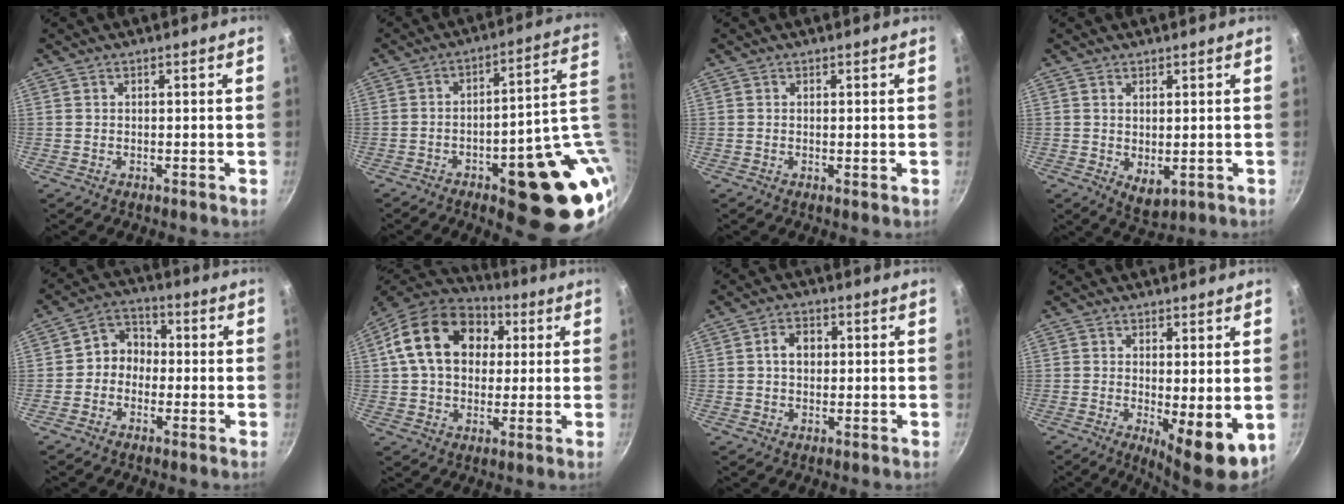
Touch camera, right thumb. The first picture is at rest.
{"total": 22.0, "force": [-2.7, 7.8, 20.4], "torque": [-0.208, 0.005, -0.020]}
{"total": 0.8, "force": [0.0, 0.1, 0.8], "torque": [-0.013, -0.004, -0.001]}
{"total": 4.4, "force": [0.2, 2.3, 3.7], "torque": [-0.055, -0.018, 0.011]}
{"total": 5.9, "force": [-1.0, 5.1, 2.9], "torque": [-0.015, 0.025, -0.034]}
{"total": 18.8, "force": [4.4, 13.8, 11.9], "torque": [-0.187, 0.023, 0.060]}
{"total": 4.2, "force": [0.4, 3.2, 2.7], "torque": [-0.027, 0.009, 0.002]}
{"total": 8.5, "force": [-0.9, 2.5, 8.1], "torque": [-0.105, -0.013, -0.003]}